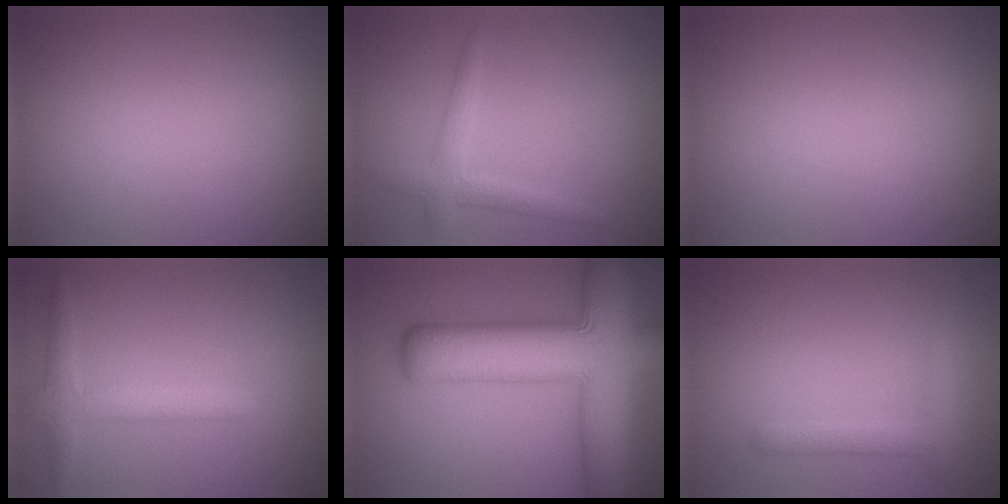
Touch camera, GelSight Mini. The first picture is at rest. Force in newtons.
{"total": 2.1, "press": 2.1, "slide": 0.1}
{"total": 0.0}
{"total": 2.8, "press": 2.8, "slide": 0.1}
{"total": 12.8, "press": 12.8, "slide": 0.5}
{"total": 1.8, "press": 1.8, "slide": 0.1}